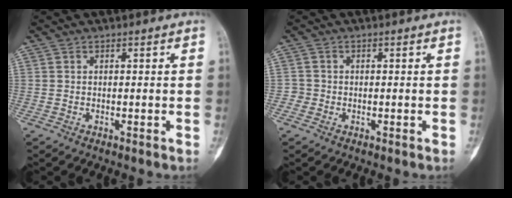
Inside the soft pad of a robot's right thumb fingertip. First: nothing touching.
{"total": 1.4, "force": [-0.5, 1.3, -0.1], "torque": [0.013, 0.008, -0.015]}